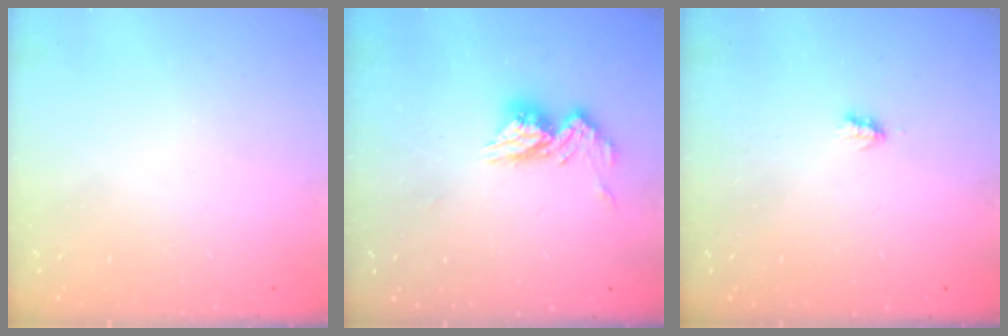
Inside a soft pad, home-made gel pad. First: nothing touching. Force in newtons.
{"total": 11.5, "press": 11.4, "slide": 1.1}
{"total": 1.7, "press": 1.7, "slide": 0.3}